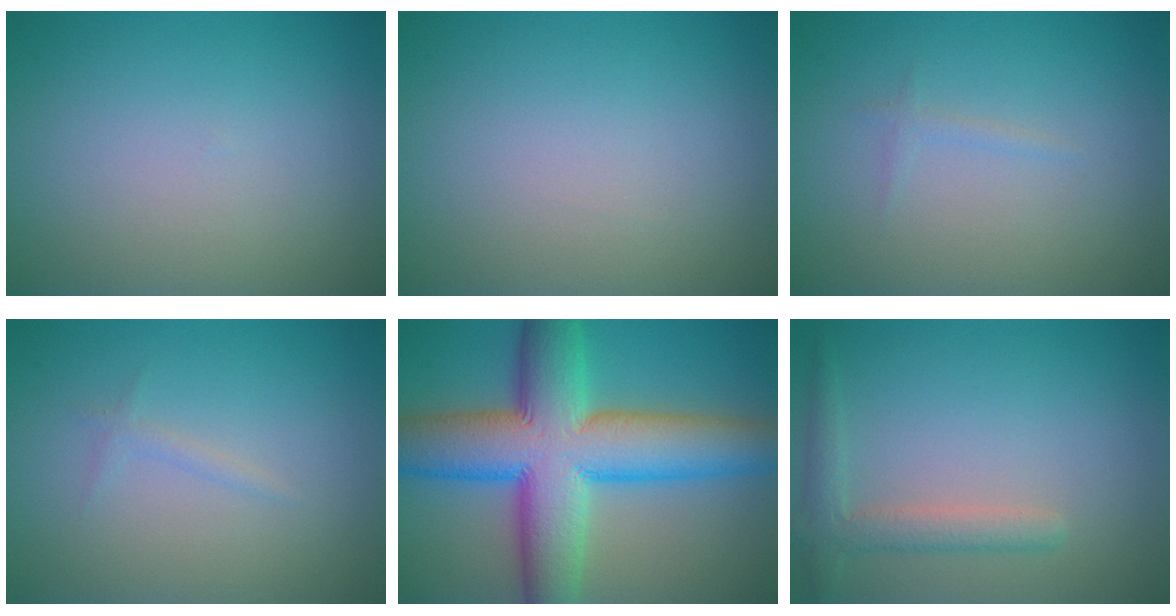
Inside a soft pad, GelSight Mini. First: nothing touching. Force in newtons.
{"total": 0.0}
{"total": 0.7, "press": 0.7, "slide": 0.1}
{"total": 0.7, "press": 0.7, "slide": 0.1}
{"total": 13.3, "press": 13.3, "slide": 0.6}
{"total": 2.6, "press": 2.5, "slide": 0.2}